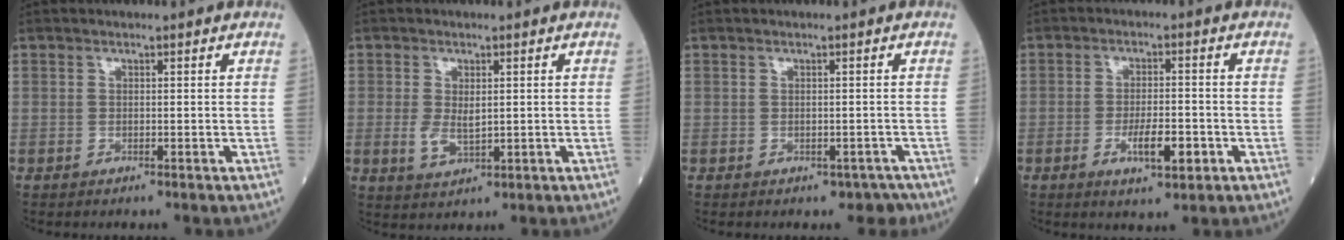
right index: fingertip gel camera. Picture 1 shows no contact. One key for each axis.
{"total": 3.7, "fx": 0.0, "fy": 1.9, "fz": 3.2, "tx": -0.064, "ty": -0.005, "tz": 0.009}
{"total": 1.5, "fx": -0.9, "fy": 1.1, "fz": 0.5, "tx": -0.001, "ty": 0.003, "tz": -0.007}
{"total": 5.6, "fx": -2.1, "fy": 1.5, "fz": 5.0, "tx": -0.085, "ty": -0.002, "tz": -0.032}